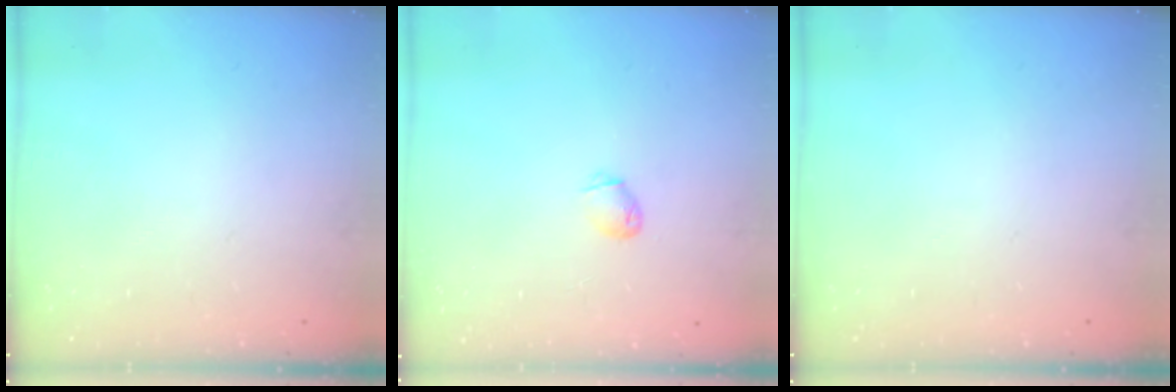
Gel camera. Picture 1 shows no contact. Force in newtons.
{"total": 2.4, "press": 2.4, "slide": 0.4}
{"total": 0.0}